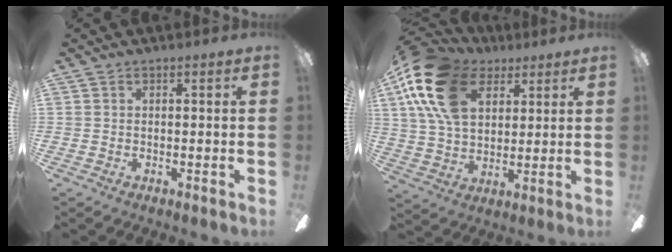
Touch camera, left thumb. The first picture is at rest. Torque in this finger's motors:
{"motor_torque": [0.40, 0.84, 1.55, -1.22, 0.55]}